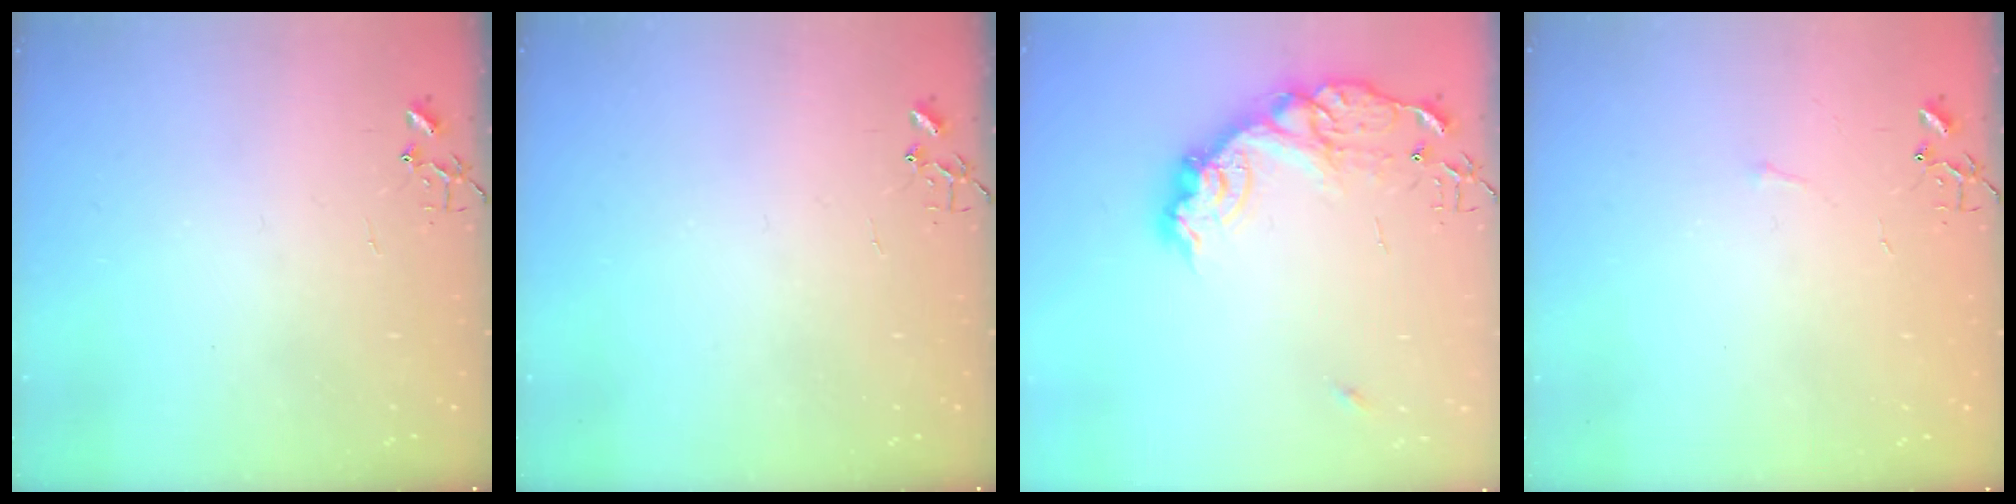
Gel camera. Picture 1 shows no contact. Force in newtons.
{"total": 0.0}
{"total": 17.6, "press": 17.6, "slide": 1.3}
{"total": 2.7, "press": 2.7, "slide": 0.4}